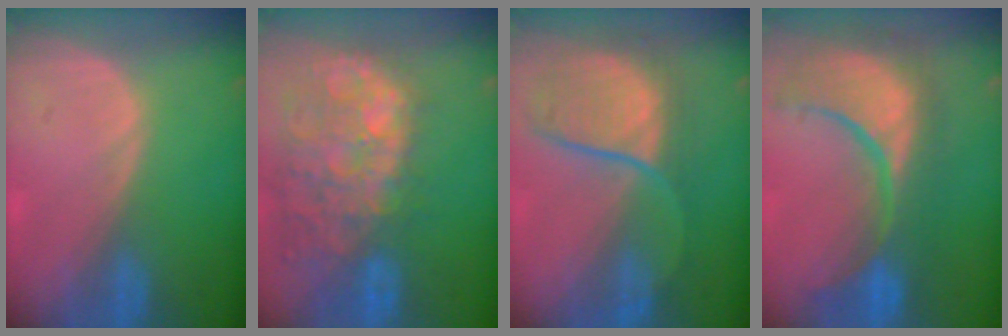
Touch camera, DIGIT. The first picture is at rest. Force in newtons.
{"total": 14.2, "press": 11.6, "slide": 8.1}
{"total": 8.8, "press": 8.4, "slide": 2.6}
{"total": 13.2, "press": 11.6, "slide": 6.2}